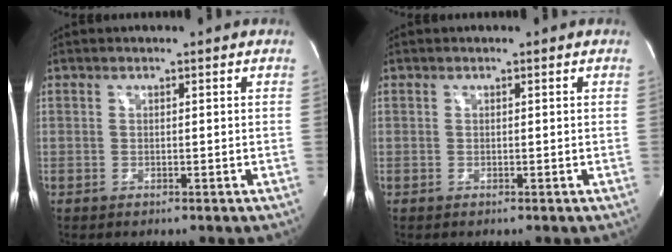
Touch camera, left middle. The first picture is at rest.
{"total": 0.0}